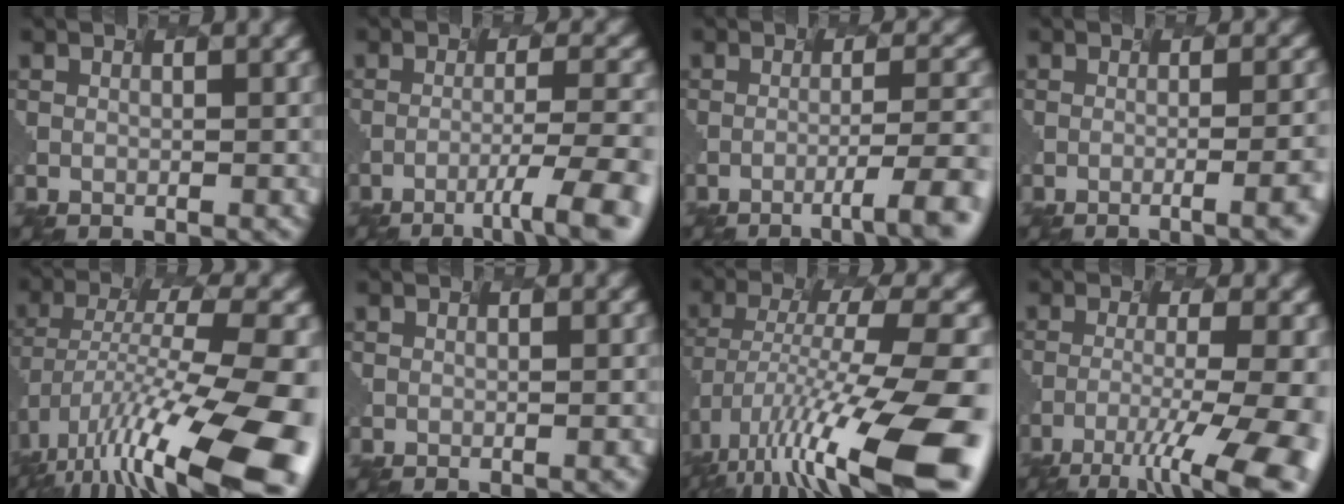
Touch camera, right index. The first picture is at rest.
{"total": 6.3, "force": [-3.8, 0.1, 5.0], "torque": [-0.093, 0.002, -0.039]}
{"total": 5.4, "force": [-3.2, 0.4, 4.3], "torque": [-0.076, 0.001, -0.024]}
{"total": 6.1, "force": [-1.9, 2.0, 5.4], "torque": [-0.037, 0.011, 0.002]}
{"total": 13.7, "force": [-8.1, 3.3, 10.6], "torque": [-0.228, -0.007, -0.110]}
{"total": 1.3, "force": [-0.2, 0.6, 1.1], "torque": [0.000, 0.014, 0.001]}
{"total": 13.8, "force": [-8.0, 2.4, 11.0], "torque": [-0.233, -0.006, -0.108]}
{"total": 9.5, "force": [-6.1, 1.2, 7.2], "torque": [-0.136, -0.011, -0.065]}